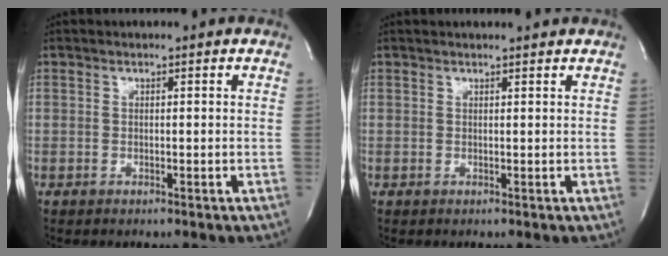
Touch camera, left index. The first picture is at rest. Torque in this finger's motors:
{"motor_torque": [0.40, -0.40, 0.12, 0.01]}